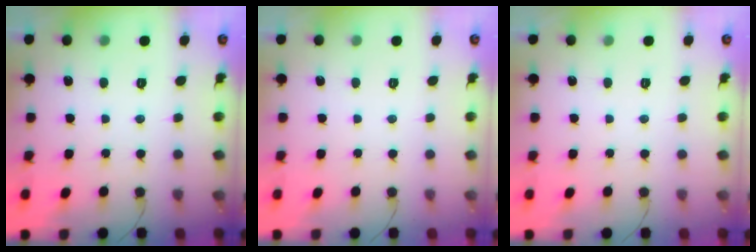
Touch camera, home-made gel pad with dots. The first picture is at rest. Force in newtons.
{"total": 0.0}
{"total": 0.0}